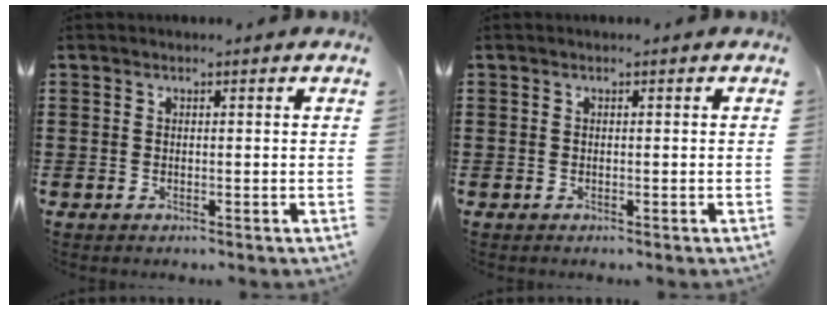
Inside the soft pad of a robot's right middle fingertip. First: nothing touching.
{"total": 0.0}